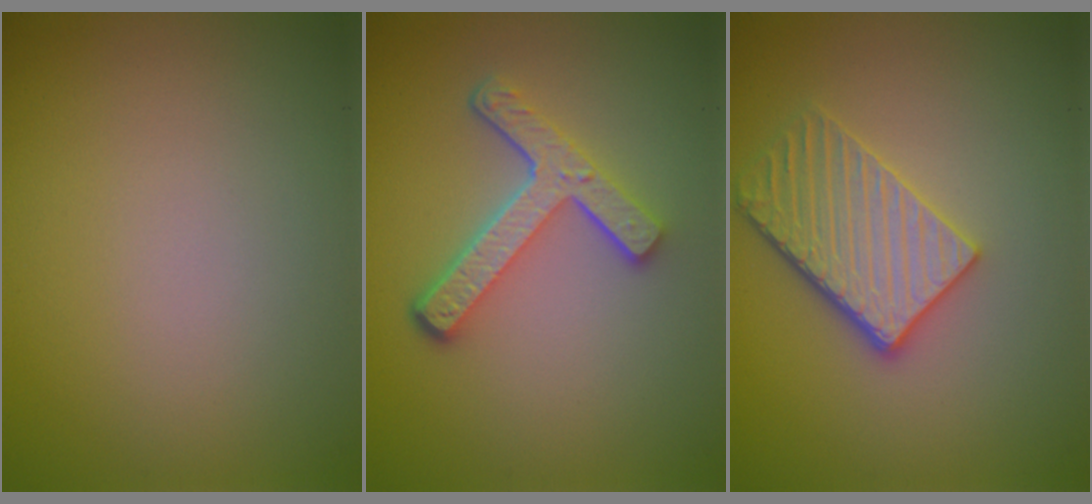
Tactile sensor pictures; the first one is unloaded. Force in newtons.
{"total": 4.5, "press": 3.4, "slide": 2.8}
{"total": 4.0, "press": 3.4, "slide": 2.1}